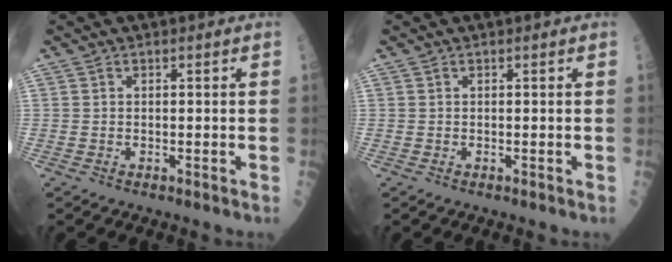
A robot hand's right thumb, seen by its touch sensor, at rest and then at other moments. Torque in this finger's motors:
{"motor_torque": [0.00, 0.00, -0.01, -0.01, 0.00]}